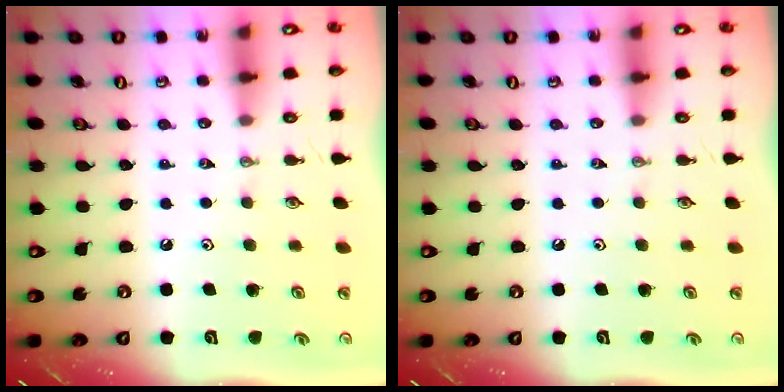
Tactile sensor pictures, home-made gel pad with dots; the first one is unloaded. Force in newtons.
{"total": 0.0}